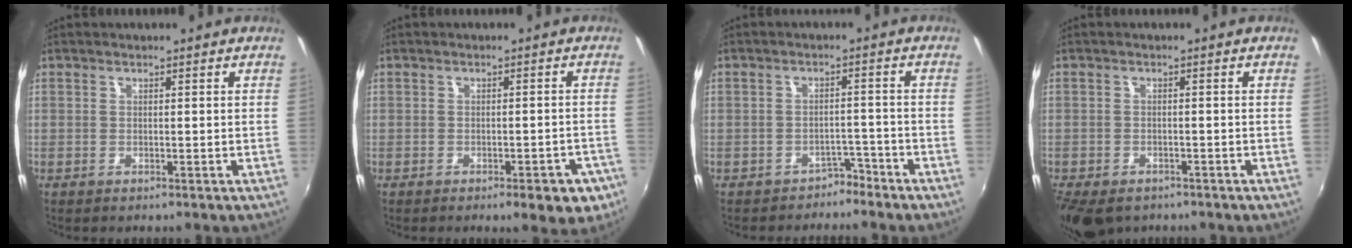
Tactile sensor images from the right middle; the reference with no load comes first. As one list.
[{"total": 6.1, "force": [-3.6, 2.7, 4.1], "torque": [-0.057, 0.001, -0.035]}, {"total": 3.4, "force": [-2.9, 1.7, 0.2], "torque": [-0.003, 0.016, -0.038]}, {"total": 8.8, "force": [-6.2, 4.6, 4.2], "torque": [-0.106, -0.031, -0.103]}]